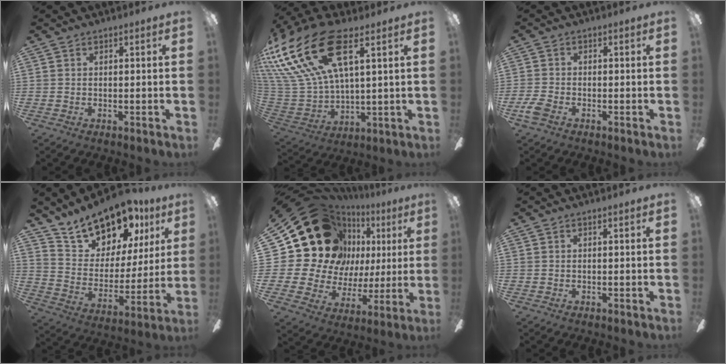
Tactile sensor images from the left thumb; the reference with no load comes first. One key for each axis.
{"total": 24.9, "fx": 12.5, "fy": 10.8, "fz": 18.5, "tx": -0.409, "ty": -0.060, "tz": 0.220}
{"total": 3.4, "fx": -1.7, "fy": 2.0, "fz": 2.2, "tx": -0.052, "ty": 0.003, "tz": -0.034}
{"total": 17.7, "fx": 14.5, "fy": 8.4, "fz": 5.6, "tx": -0.108, "ty": -0.100, "tz": 0.265}
{"total": 23.9, "fx": 9.9, "fy": 18.2, "fz": 11.8, "tx": -0.233, "ty": -0.069, "tz": 0.217}
{"total": 0.0}